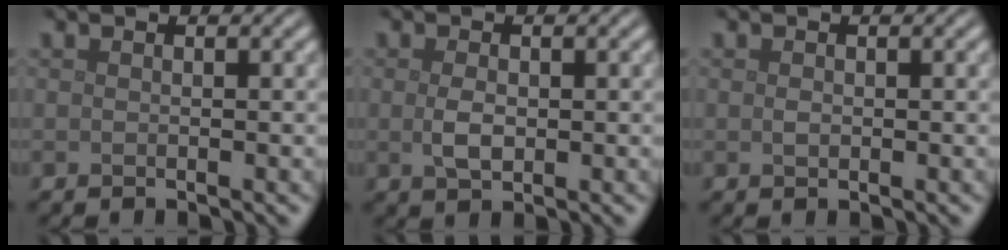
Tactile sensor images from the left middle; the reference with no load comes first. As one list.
[{"total": 2.0, "force": [0.0, 1.2, 1.6], "torque": [-0.037, -0.002, 0.002]}, {"total": 0.6, "force": [0.0, 0.4, 0.5], "torque": [-0.010, -0.002, 0.001]}]